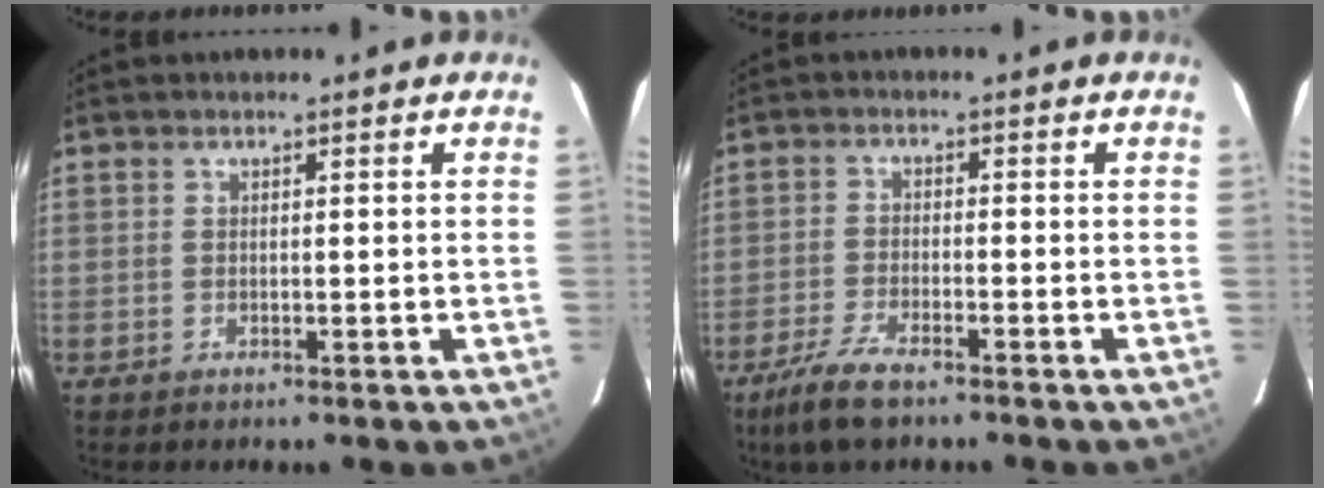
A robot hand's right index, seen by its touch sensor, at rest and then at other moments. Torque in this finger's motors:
{"motor_torque": [0.56, -0.84, 0.27, 0.08]}